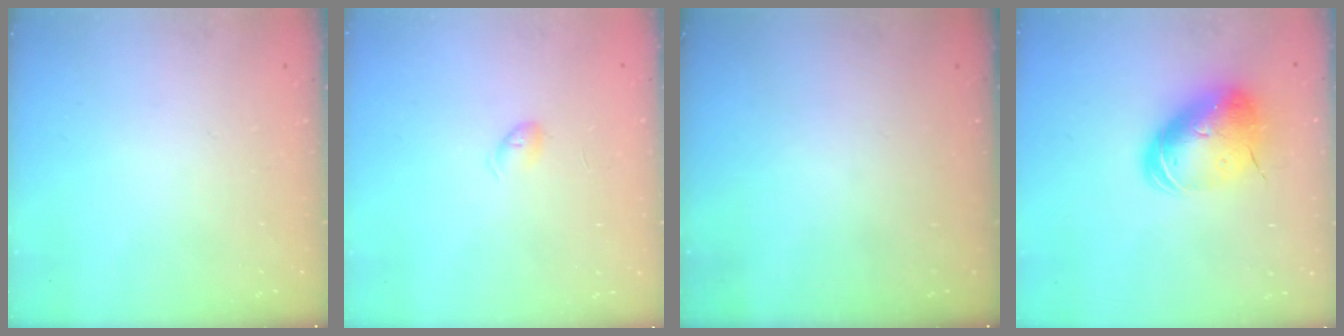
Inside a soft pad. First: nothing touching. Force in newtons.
{"total": 4.0, "press": 4.0, "slide": 0.6}
{"total": 0.0}
{"total": 14.6, "press": 14.4, "slide": 2.5}